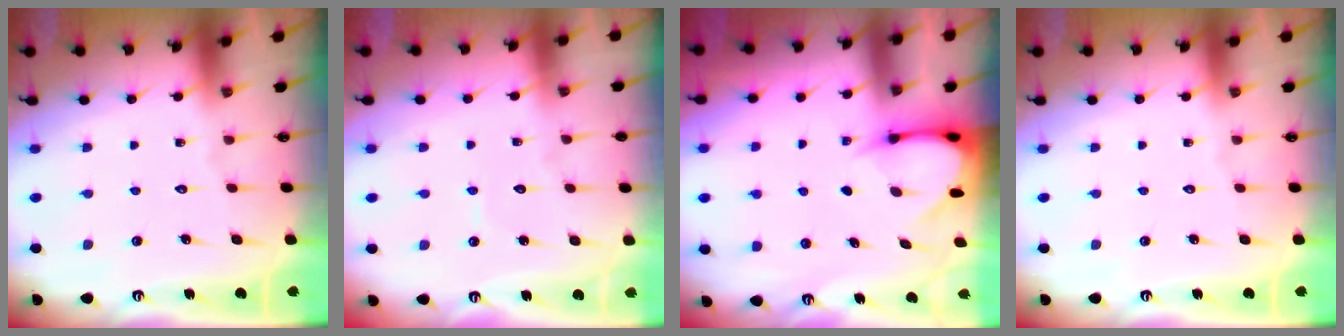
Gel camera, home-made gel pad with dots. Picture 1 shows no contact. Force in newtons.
{"total": 3.5, "press": 3.5, "slide": 0.2}
{"total": 3.8, "press": 3.8, "slide": 0.4}
{"total": 0.0}